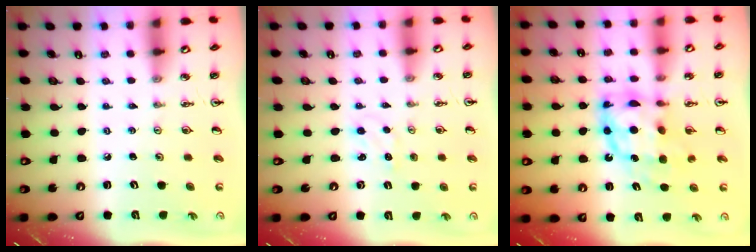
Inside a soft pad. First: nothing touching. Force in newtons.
{"total": 2.3, "press": 2.3, "slide": 0.2}
{"total": 11.7, "press": 11.7, "slide": 0.9}